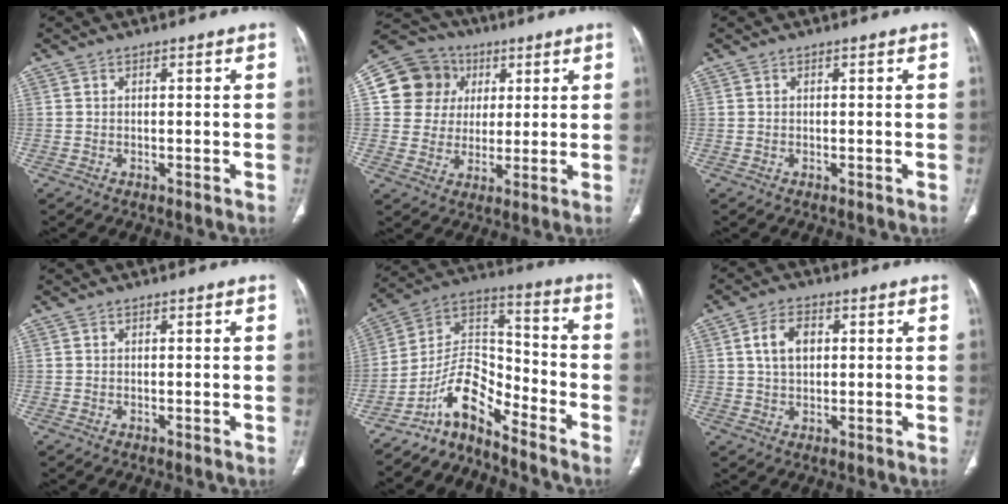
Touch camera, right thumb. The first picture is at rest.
{"total": 12.7, "force": [3.5, 11.7, 3.5], "torque": [-0.037, 0.010, 0.060]}
{"total": 0.0}
{"total": 0.0}
{"total": 10.4, "force": [-8.3, 3.8, 5.1], "torque": [-0.084, 0.104, -0.160]}
{"total": 5.8, "force": [1.3, 3.6, 4.3], "torque": [-0.076, 0.006, 0.023]}